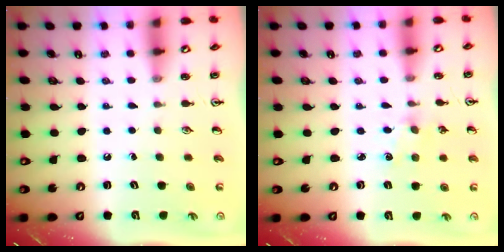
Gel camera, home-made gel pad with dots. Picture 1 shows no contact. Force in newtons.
{"total": 0.8, "press": 0.8, "slide": 0.2}